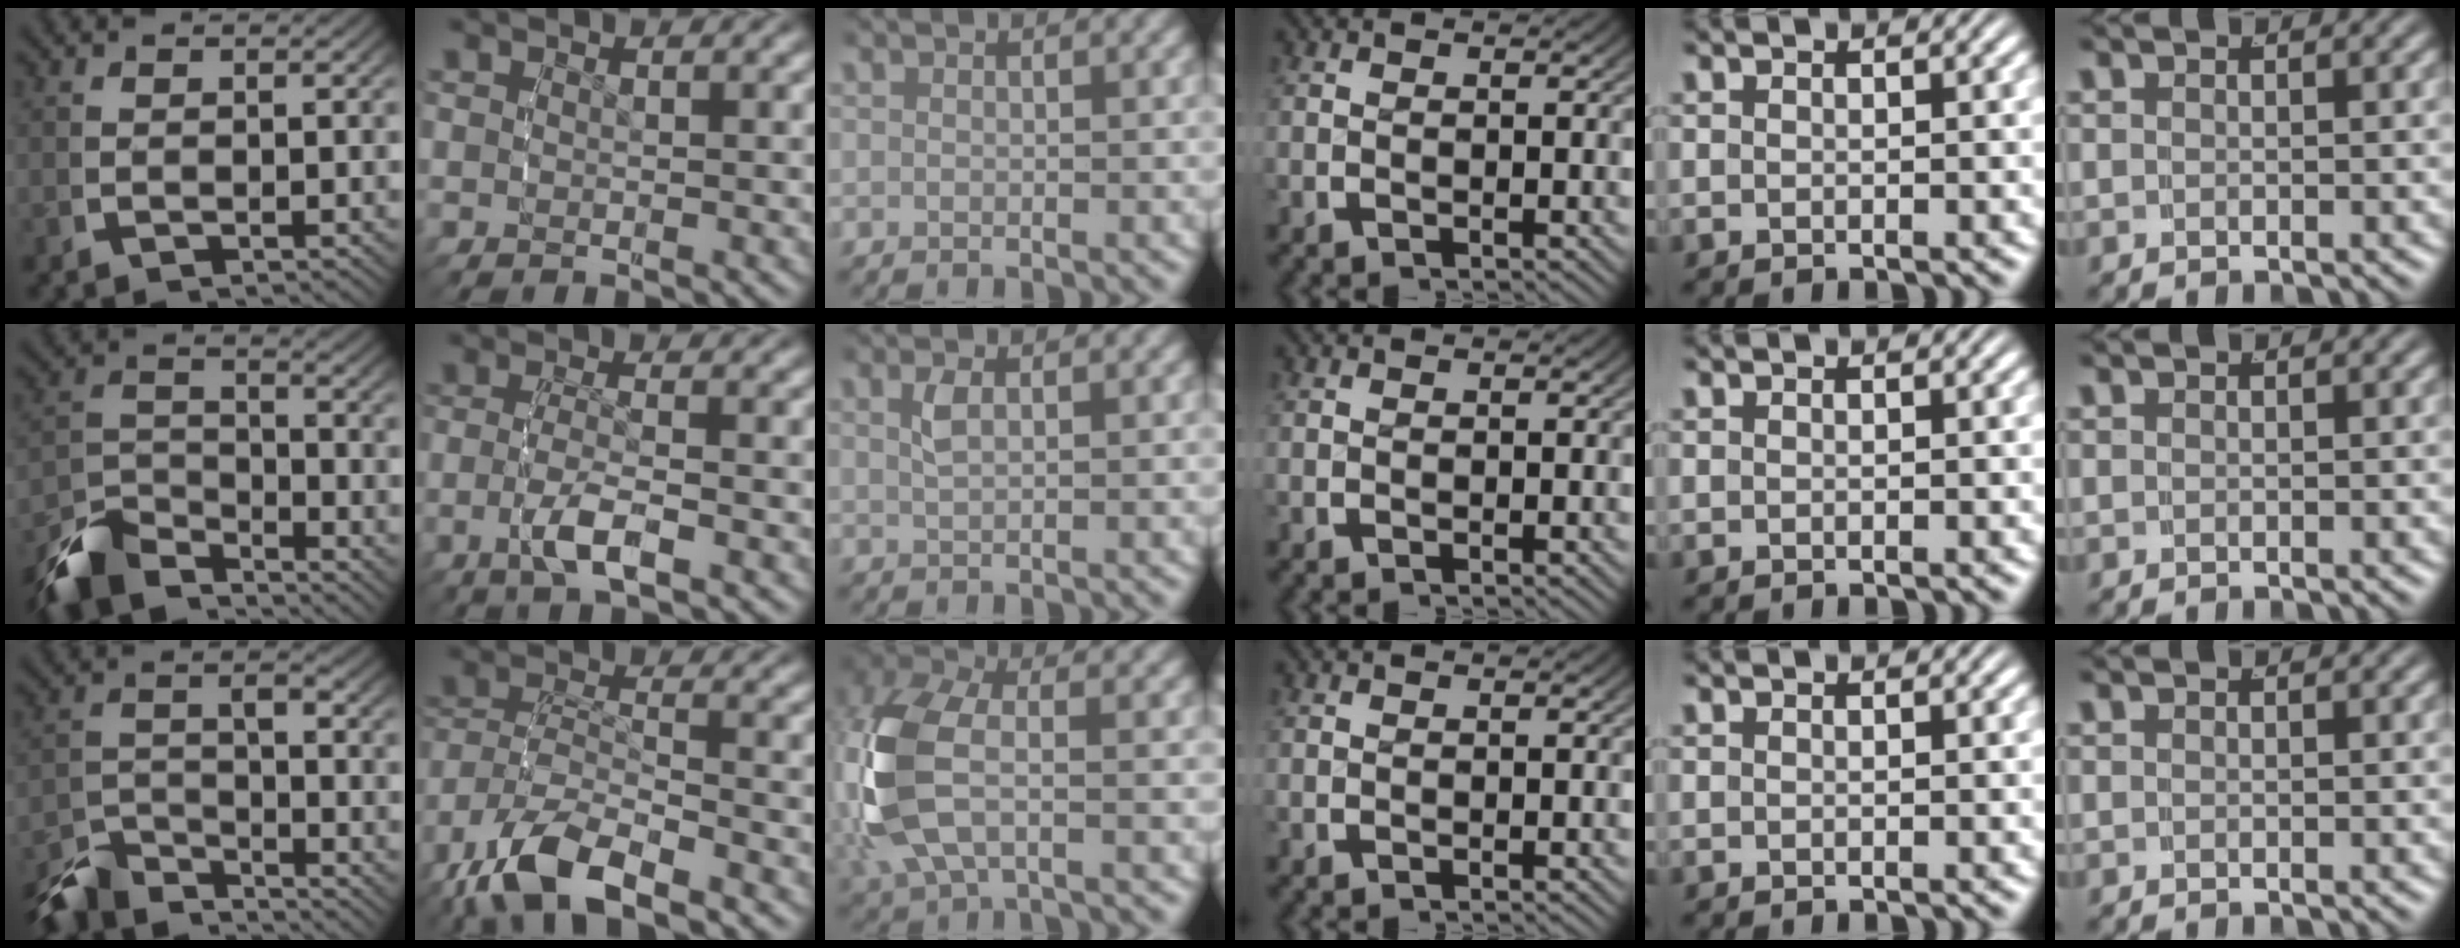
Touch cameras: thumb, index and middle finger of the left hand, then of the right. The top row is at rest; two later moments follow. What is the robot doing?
{"motion": "grasp_and_lifting", "object": "bottle cap"}